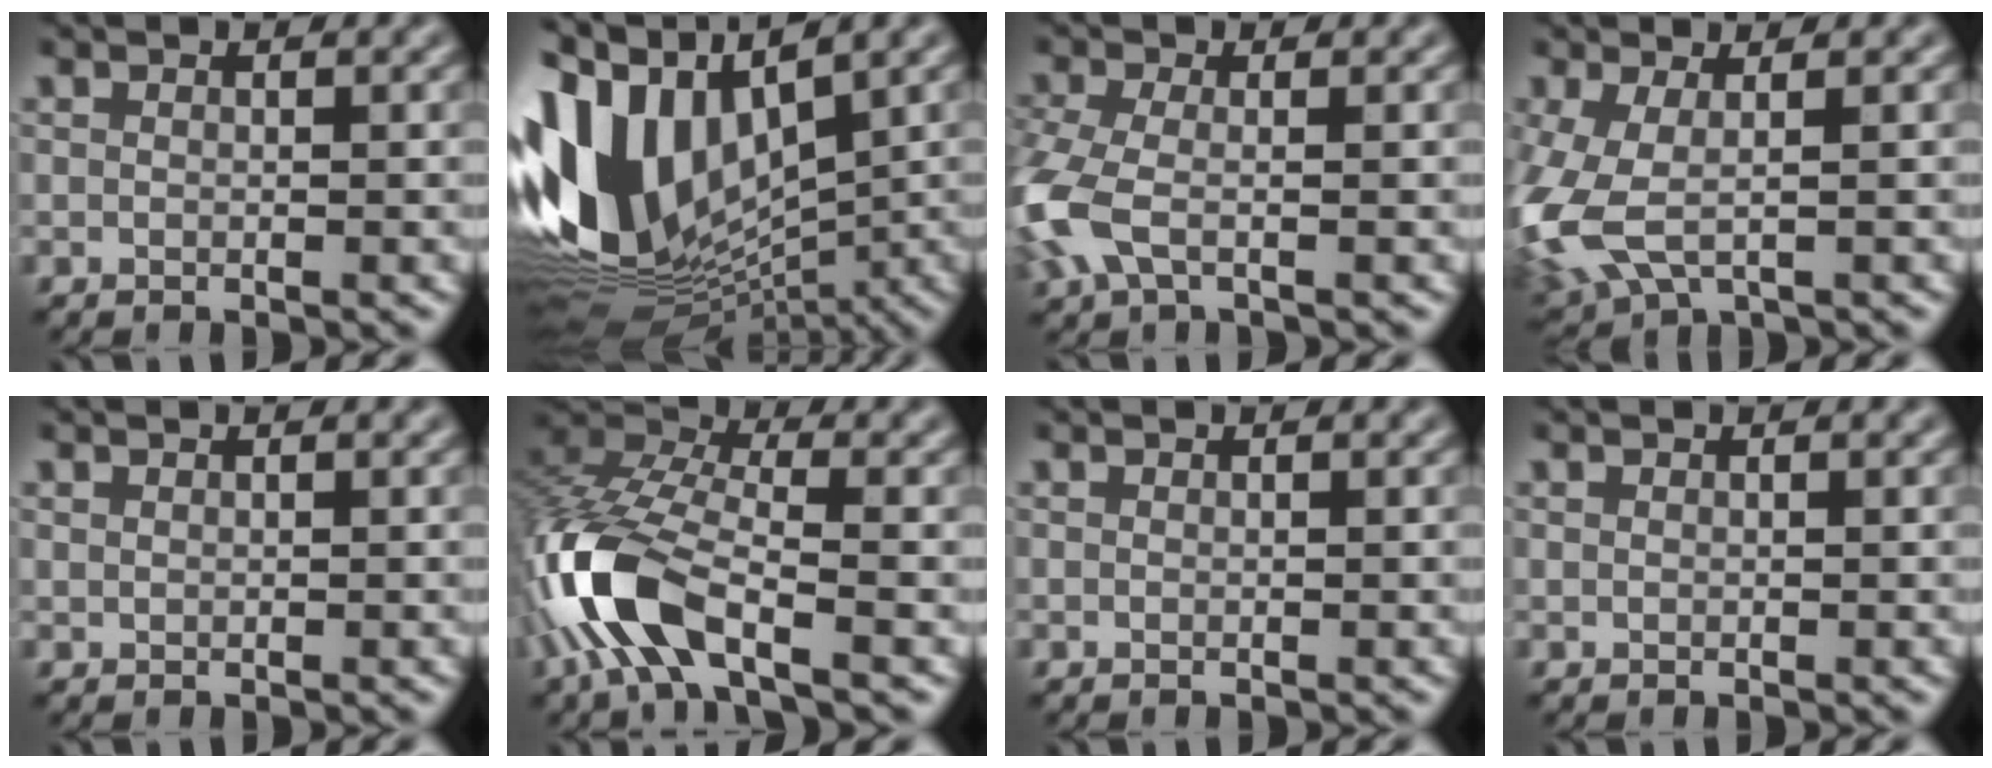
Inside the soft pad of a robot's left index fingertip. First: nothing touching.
{"total": 14.6, "force": [1.3, 8.9, 11.5], "torque": [-0.250, 0.012, 0.020]}
{"total": 5.1, "force": [-1.9, 2.6, 4.0], "torque": [-0.116, -0.006, -0.044]}
{"total": 6.0, "force": [-1.5, 2.9, 5.0], "torque": [-0.142, -0.012, -0.034]}
{"total": 0.0}
{"total": 9.4, "force": [-4.7, 3.6, 7.3], "torque": [-0.173, 0.003, -0.105]}
{"total": 0.0}
{"total": 0.0}